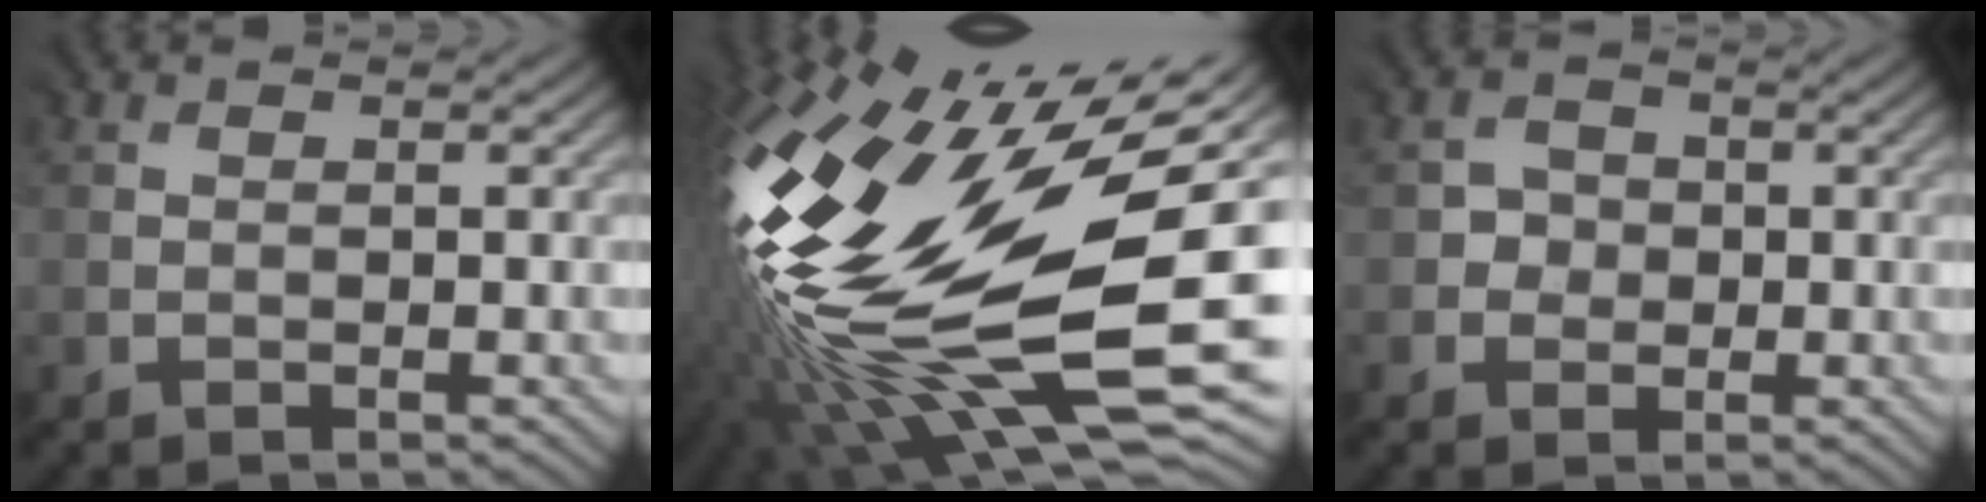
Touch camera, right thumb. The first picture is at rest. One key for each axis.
{"total": 20.7, "fx": 1.2, "fy": 9.7, "fz": 18.2, "tx": -0.381, "ty": -0.041, "tz": 0.030}
{"total": 2.2, "fx": -0.4, "fy": 2.1, "fz": 0.2, "tx": 0.001, "ty": 0.001, "tz": -0.012}